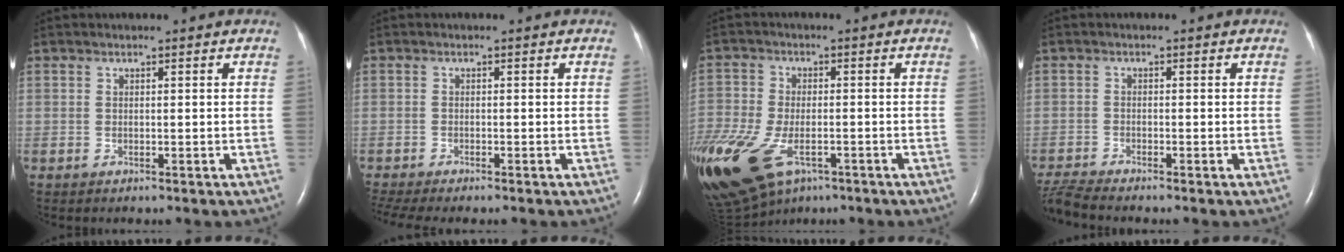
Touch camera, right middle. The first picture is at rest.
{"total": 6.0, "force": [-5.1, 1.0, 3.1], "torque": [-0.051, -0.005, -0.077]}
{"total": 26.9, "force": [-13.5, 16.1, 16.9], "torque": [-0.479, -0.045, -0.219]}
{"total": 3.9, "force": [-3.7, -0.8, 1.0], "torque": [-0.031, -0.019, -0.074]}